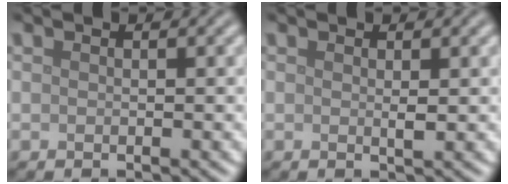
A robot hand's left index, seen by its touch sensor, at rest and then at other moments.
{"total": 0.7, "force": [0.2, 0.1, 0.7], "torque": [-0.012, -0.002, 0.002]}